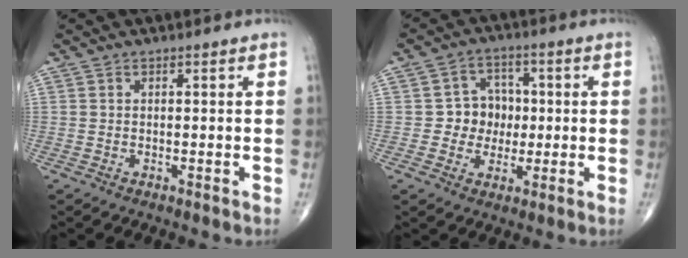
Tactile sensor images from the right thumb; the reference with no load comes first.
{"total": 7.2, "force": [-0.2, 6.6, 3.0], "torque": [0.004, 0.016, -0.011]}